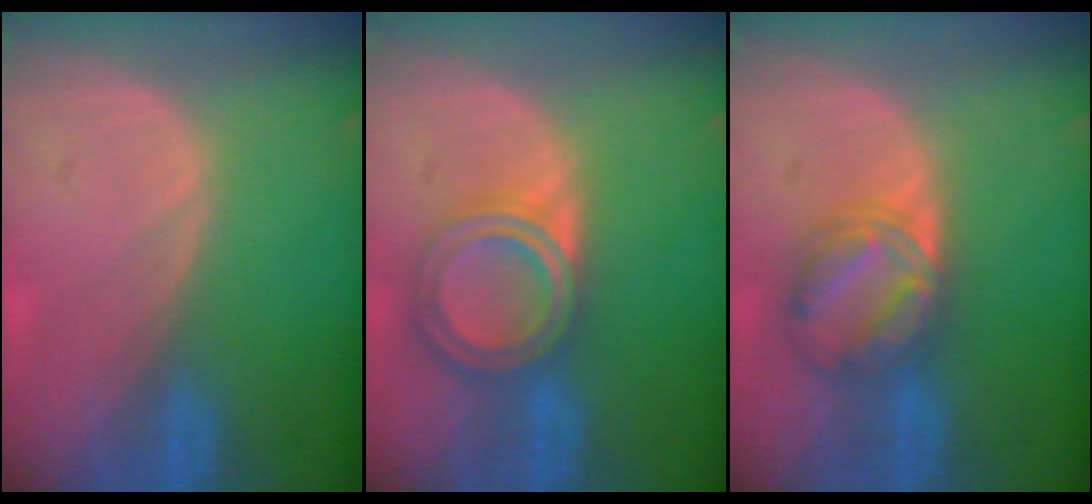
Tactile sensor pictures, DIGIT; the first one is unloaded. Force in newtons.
{"total": 6.8, "press": 6.0, "slide": 3.2}
{"total": 6.6, "press": 6.6, "slide": 0.4}